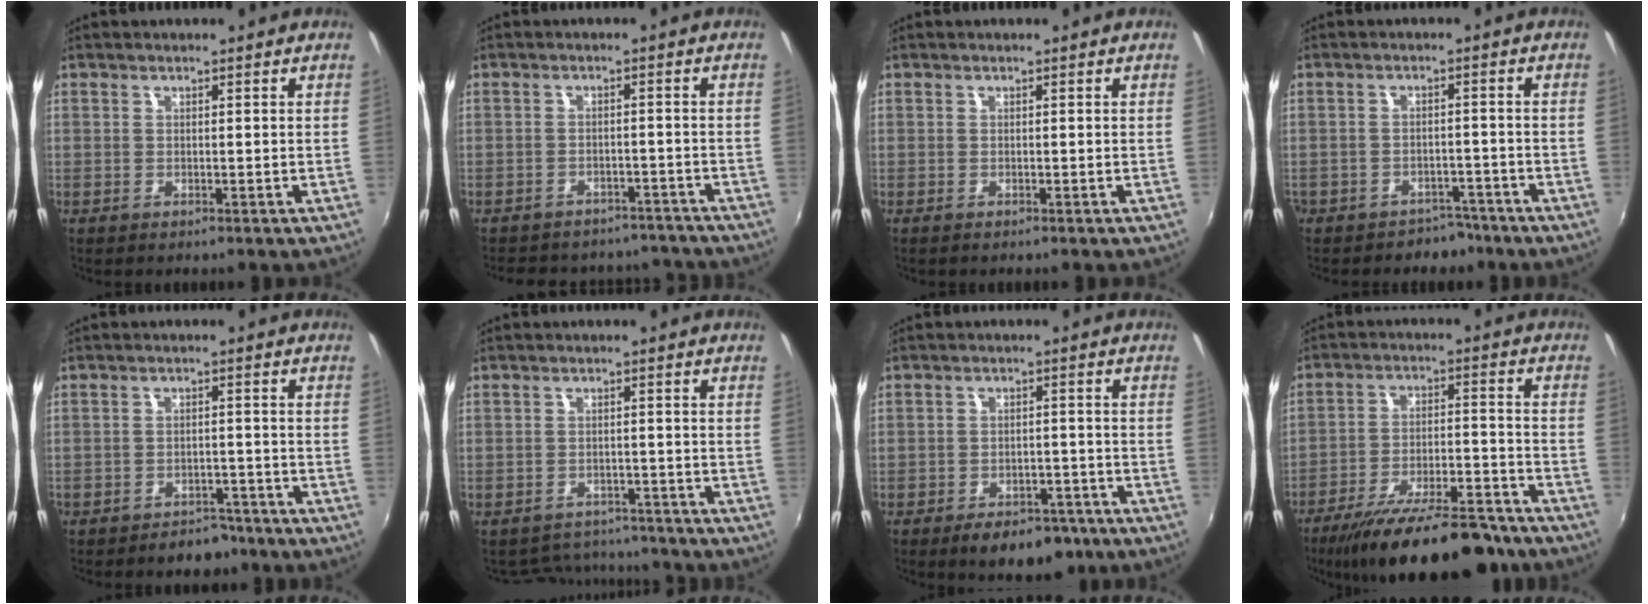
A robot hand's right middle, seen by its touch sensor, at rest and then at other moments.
{"total": 15.9, "force": [-13.8, 6.2, 4.7], "torque": [-0.108, 0.017, -0.166]}
{"total": 0.0}
{"total": 5.5, "force": [-4.2, 3.5, 0.3], "torque": [-0.009, 0.016, -0.059]}
{"total": 5.7, "force": [-4.7, 3.2, 1.0], "torque": [-0.025, 0.011, -0.059]}
{"total": 7.6, "force": [-7.0, 2.8, 0.7], "torque": [-0.026, 0.018, -0.094]}
{"total": 8.6, "force": [-5.9, 4.8, 3.9], "torque": [-0.074, 0.017, -0.066]}
{"total": 21.6, "force": [-17.7, 5.4, 11.1], "torque": [-0.195, -0.026, -0.256]}